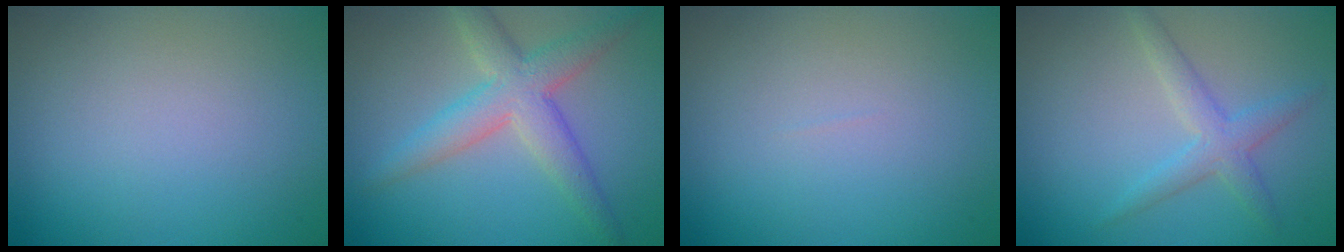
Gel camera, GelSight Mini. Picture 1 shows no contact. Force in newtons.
{"total": 4.9, "press": 4.9, "slide": 0.1}
{"total": 0.0}
{"total": 2.5, "press": 2.5, "slide": 0.2}